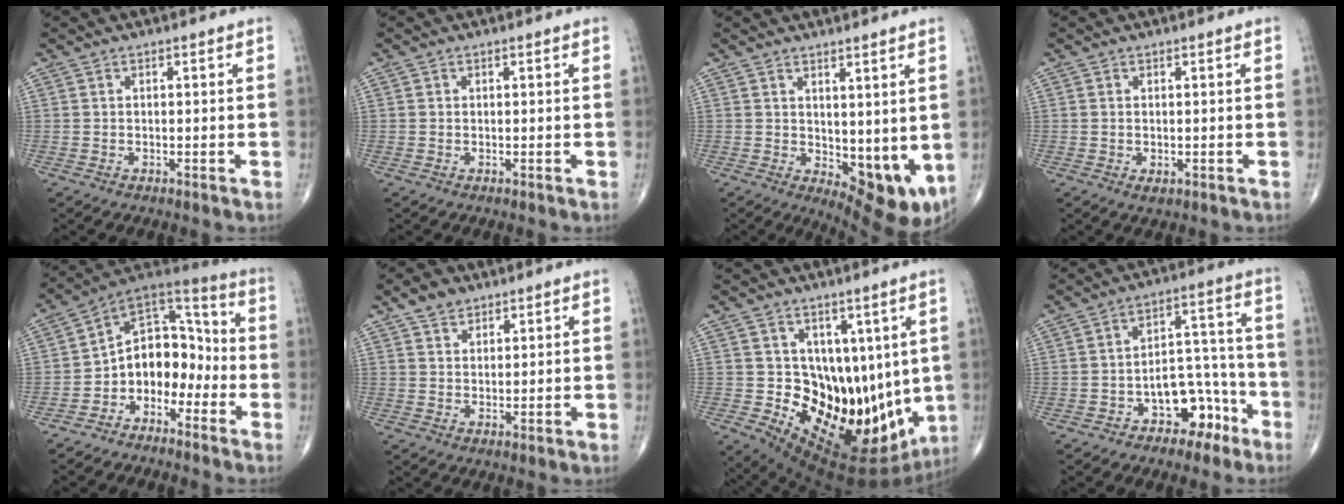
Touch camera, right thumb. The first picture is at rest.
{"total": 0.0}
{"total": 9.3, "force": [1.1, 4.4, 8.1], "torque": [-0.089, -0.028, 0.031]}
{"total": 1.5, "force": [-0.3, 0.9, 1.1], "torque": [-0.017, -0.003, -0.002]}
{"total": 12.1, "force": [-4.0, 9.0, 7.0], "torque": [-0.060, 0.085, -0.085]}
{"total": 4.9, "force": [3.4, 3.0, 2.0], "torque": [-0.017, -0.018, 0.061]}
{"total": 21.3, "force": [1.4, 13.6, 16.4], "torque": [-0.199, -0.048, 0.059]}
{"total": 10.3, "force": [-5.4, 6.3, 6.1], "torque": [-0.050, 0.064, -0.077]}